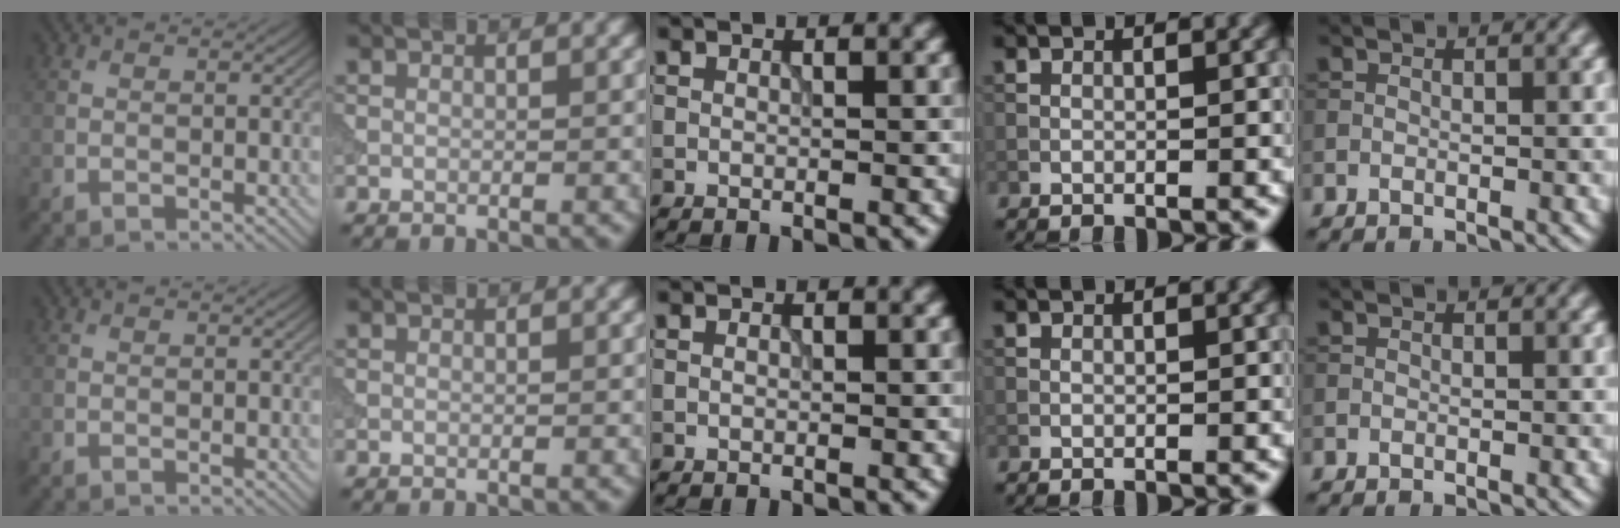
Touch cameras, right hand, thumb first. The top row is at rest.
{}